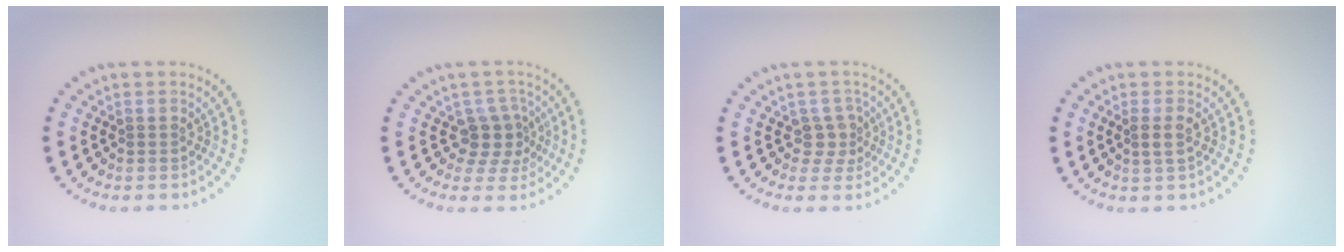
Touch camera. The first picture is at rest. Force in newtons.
{"total": 2.9, "press": 2.2, "slide": 1.8}
{"total": 1.9, "press": 1.4, "slide": 1.3}
{"total": 1.3, "press": 1.1, "slide": 0.6}